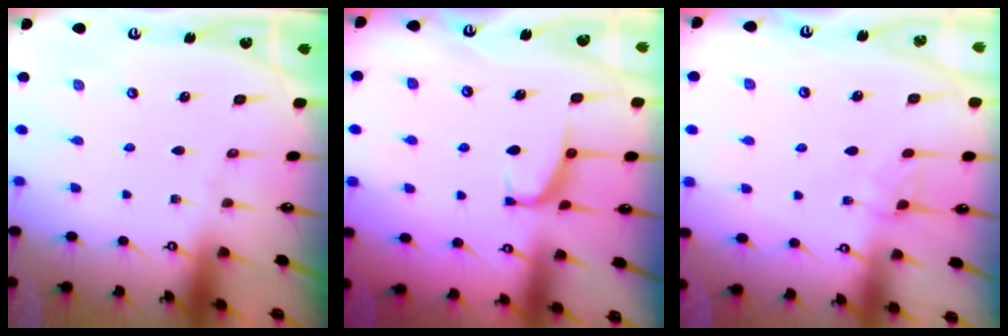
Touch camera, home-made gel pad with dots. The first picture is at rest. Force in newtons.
{"total": 2.1, "press": 2.0, "slide": 0.6}
{"total": 1.6, "press": 1.6, "slide": 0.4}